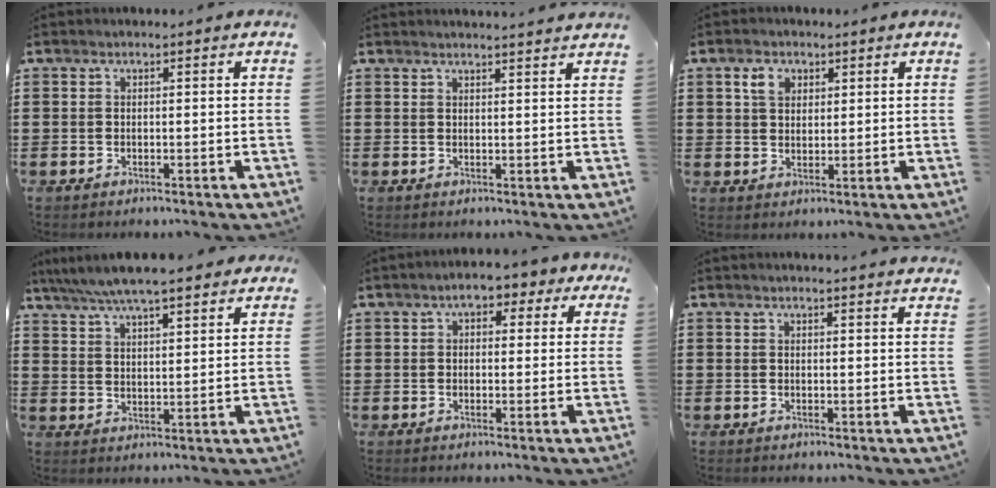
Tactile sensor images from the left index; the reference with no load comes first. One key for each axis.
{"total": 2.1, "fx": 2.0, "fy": -0.3, "fz": 0.4, "tx": -0.011, "ty": -0.005, "tz": 0.039}
{"total": 3.5, "fx": 1.7, "fy": 2.4, "fz": 1.8, "tx": -0.037, "ty": 0.008, "tz": 0.029}
{"total": 5.9, "fx": 5.4, "fy": 0.6, "fz": 2.4, "tx": -0.066, "ty": -0.016, "tz": 0.095}
{"total": 4.7, "fx": 2.8, "fy": 2.1, "fz": 3.1, "tx": -0.055, "ty": 0.003, "tz": 0.043}
{"total": 1.8, "fx": 1.7, "fy": -0.3, "fz": 0.4, "tx": -0.010, "ty": -0.002, "tz": 0.034}